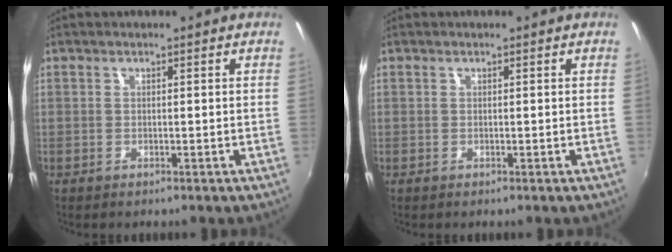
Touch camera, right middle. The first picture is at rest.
{"total": 0.0}